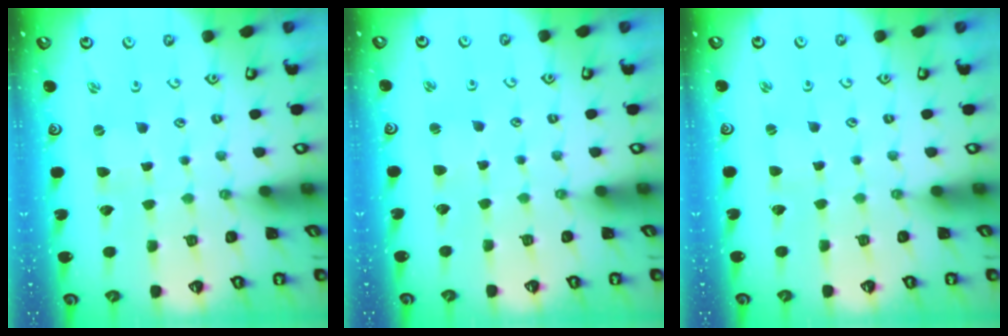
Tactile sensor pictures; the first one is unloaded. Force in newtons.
{"total": 1.2, "press": 1.1, "slide": 0.1}
{"total": 0.8, "press": 0.8, "slide": 0.1}